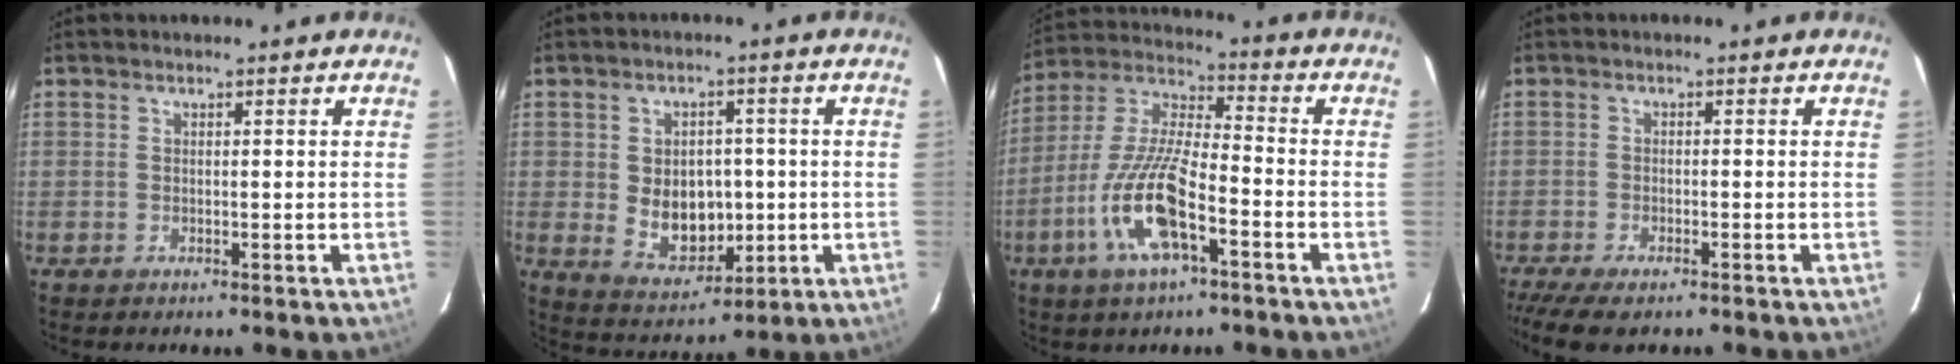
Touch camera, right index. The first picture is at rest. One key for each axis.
{"total": 9.6, "fx": -0.5, "fy": 7.1, "fz": 6.4, "tx": -0.125, "ty": 0.000, "tz": 0.015}
{"total": 15.3, "fx": -6.7, "fy": 4.1, "fz": 13.1, "tx": -0.275, "ty": -0.009, "tz": -0.136}
{"total": 7.2, "fx": -5.8, "fy": 1.5, "fz": 3.9, "tx": -0.099, "ty": -0.032, "tz": -0.105}